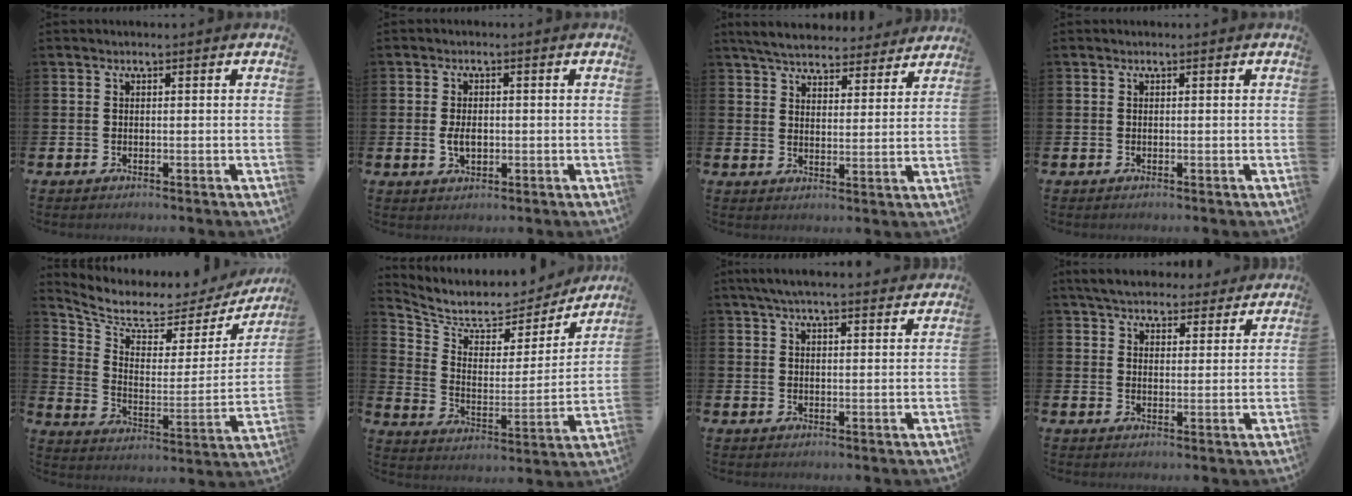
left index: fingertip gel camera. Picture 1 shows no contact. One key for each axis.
{"total": 2.8, "fx": -0.2, "fy": 1.8, "fz": 2.1, "tx": -0.026, "ty": -0.001, "tz": -0.008}
{"total": 6.0, "fx": 5.7, "fy": 1.3, "fz": 1.1, "tx": -0.035, "ty": -0.034, "tz": 0.101}
{"total": 0.0}
{"total": 6.1, "fx": 5.4, "fy": 2.3, "fz": 1.5, "tx": -0.065, "ty": -0.046, "tz": 0.086}
{"total": 6.8, "fx": 6.1, "fy": 2.7, "fz": 1.1, "tx": -0.062, "ty": -0.055, "tz": 0.101}
{"total": 4.7, "fx": 4.3, "fy": 0.4, "fz": 1.8, "tx": -0.036, "ty": -0.013, "tz": 0.078}
{"total": 5.7, "fx": 5.5, "fy": 1.5, "fz": 0.9, "tx": -0.029, "ty": -0.029, "tz": 0.098}